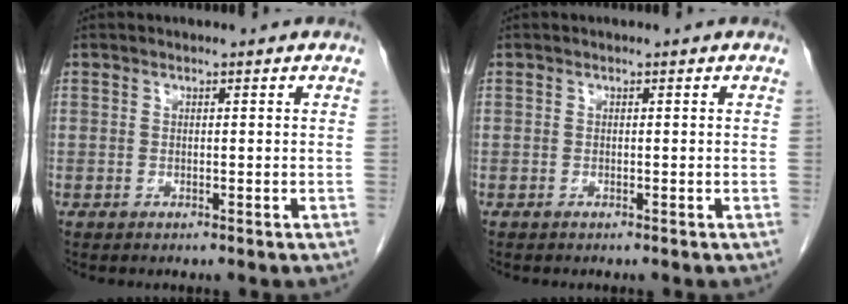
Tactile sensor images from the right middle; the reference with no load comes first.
{"total": 0.0}